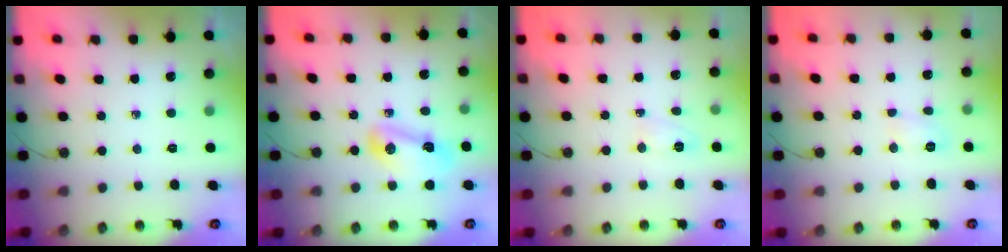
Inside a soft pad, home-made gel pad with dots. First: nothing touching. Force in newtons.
{"total": 7.8, "press": 7.8, "slide": 0.7}
{"total": 4.2, "press": 4.1, "slide": 0.9}
{"total": 3.8, "press": 3.8, "slide": 0.3}